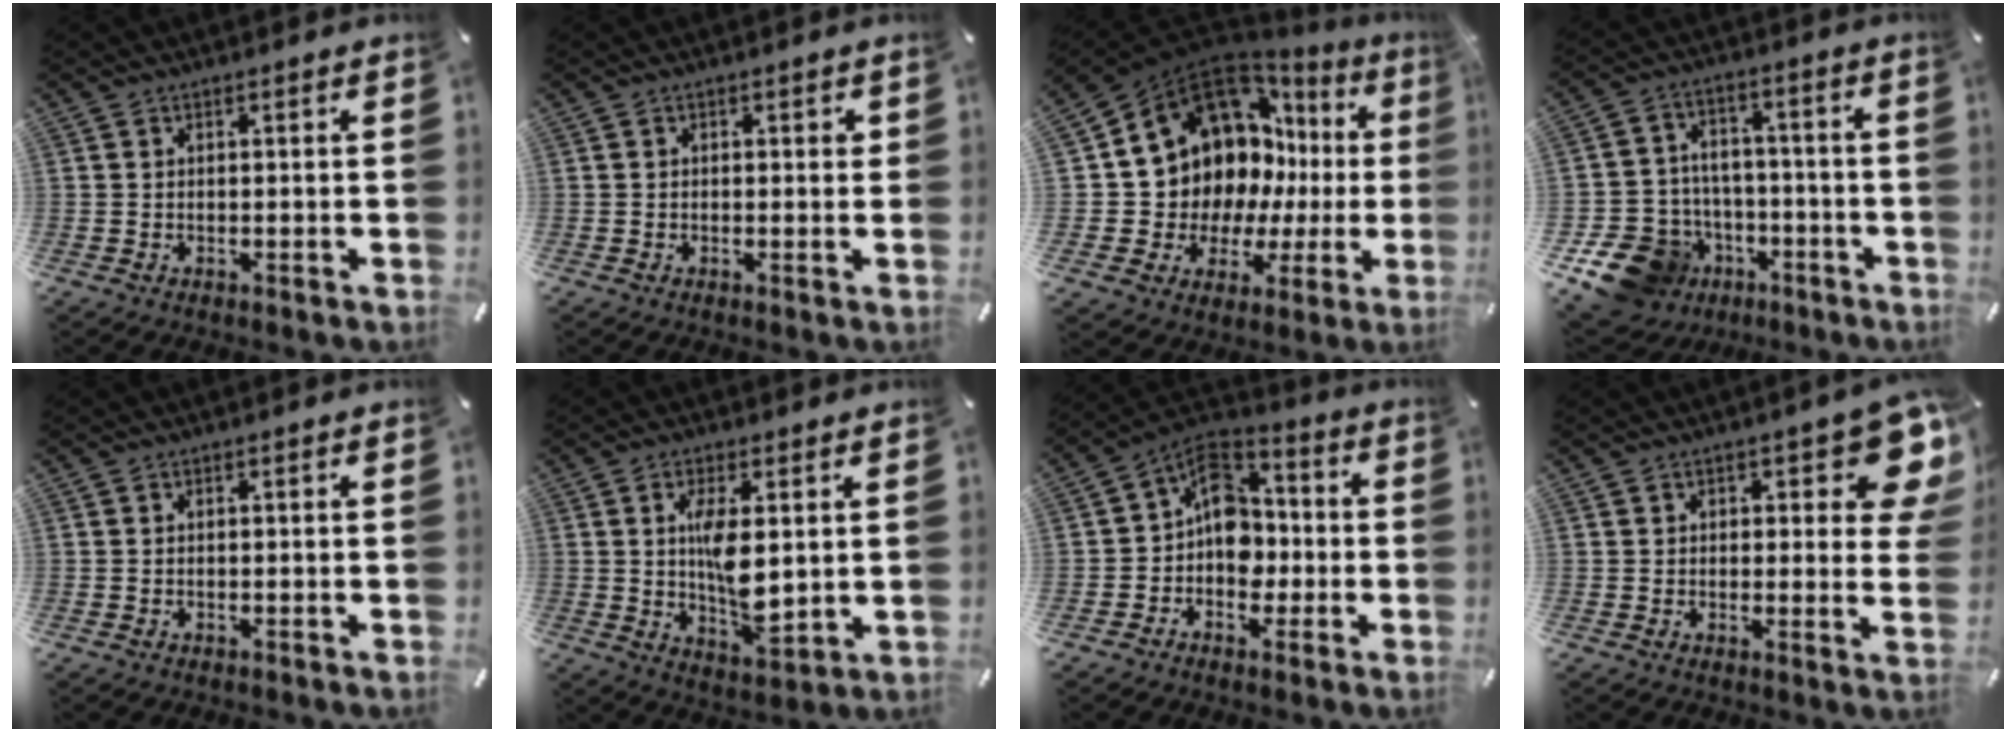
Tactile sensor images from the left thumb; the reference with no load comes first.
{"total": 1.0, "force": [0.1, 0.5, 0.9], "torque": [-0.018, 0.004, 0.000]}
{"total": 16.9, "force": [6.8, 13.4, 7.8], "torque": [-0.126, -0.083, 0.149]}
{"total": 13.8, "force": [-6.8, 11.1, 4.5], "torque": [-0.083, 0.043, -0.112]}
{"total": 0.0}
{"total": 9.7, "force": [1.6, 4.1, 8.6], "torque": [-0.167, -0.017, 0.021]}
{"total": 10.7, "force": [-1.4, 9.0, 5.7], "torque": [-0.094, 0.012, -0.024]}
{"total": 9.8, "force": [4.4, 4.2, 7.7], "torque": [-0.083, -0.024, 0.074]}